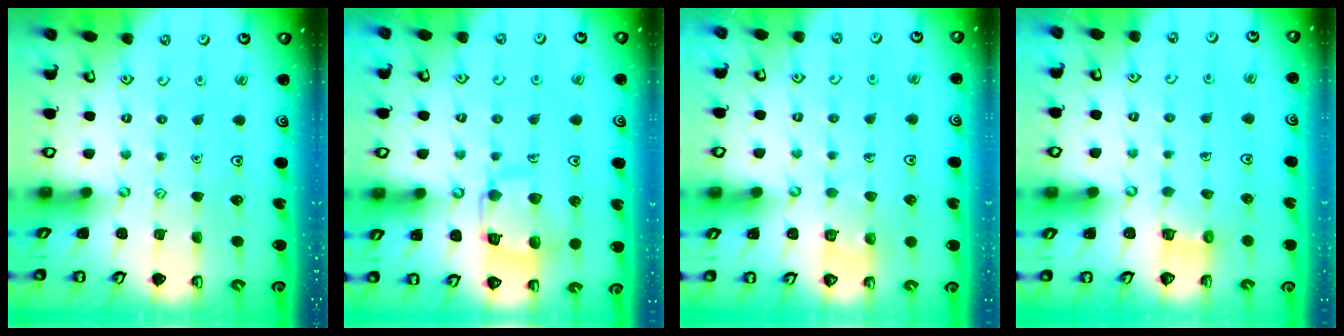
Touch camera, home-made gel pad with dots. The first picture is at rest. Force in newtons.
{"total": 12.1, "press": 12.0, "slide": 1.3}
{"total": 4.1, "press": 4.1, "slide": 0.1}
{"total": 3.4, "press": 3.4, "slide": 0.2}